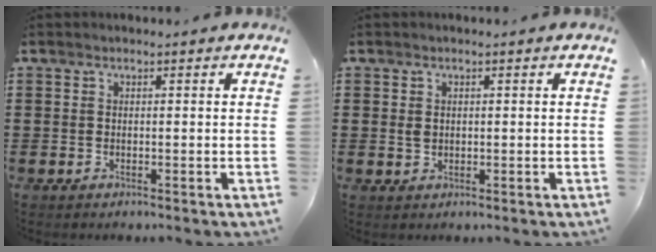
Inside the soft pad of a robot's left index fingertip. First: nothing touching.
{"total": 1.3, "force": [0.3, 1.0, 0.8], "torque": [-0.019, 0.005, 0.005]}